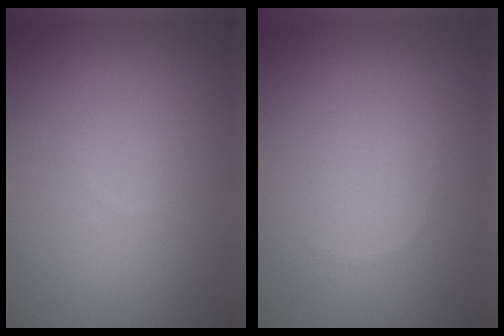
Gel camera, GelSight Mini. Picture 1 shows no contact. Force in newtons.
{"total": 0.0}